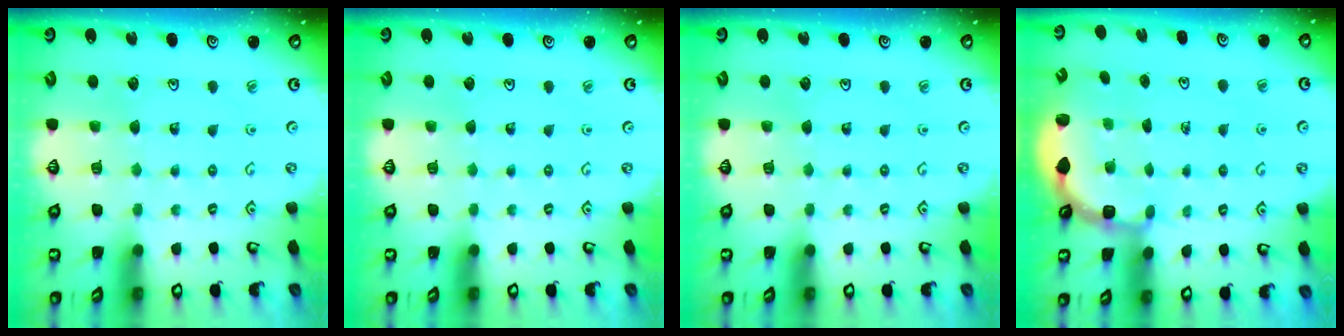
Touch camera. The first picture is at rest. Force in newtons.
{"total": 0.0}
{"total": 0.0}
{"total": 2.7, "press": 2.4, "slide": 1.4}